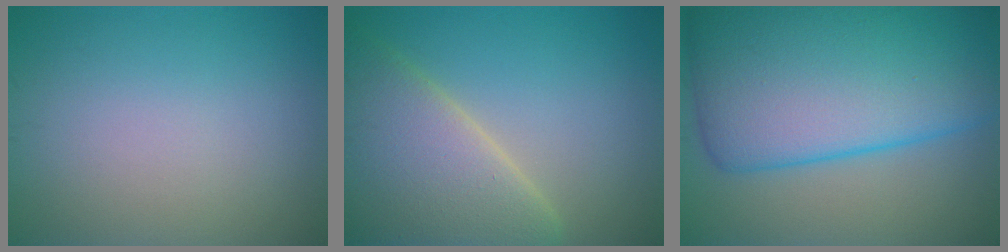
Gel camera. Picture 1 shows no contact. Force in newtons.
{"total": 8.9, "press": 8.9, "slide": 0.8}
{"total": 15.3, "press": 15.3, "slide": 0.5}